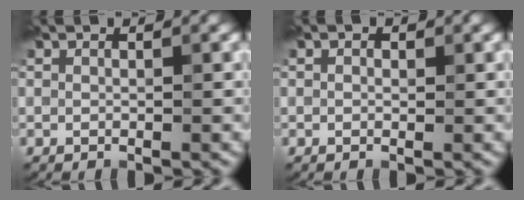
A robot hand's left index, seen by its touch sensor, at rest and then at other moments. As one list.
[{"total": 0.7, "force": [0.3, 0.5, 0.4], "torque": [-0.004, -0.003, -0.001]}]